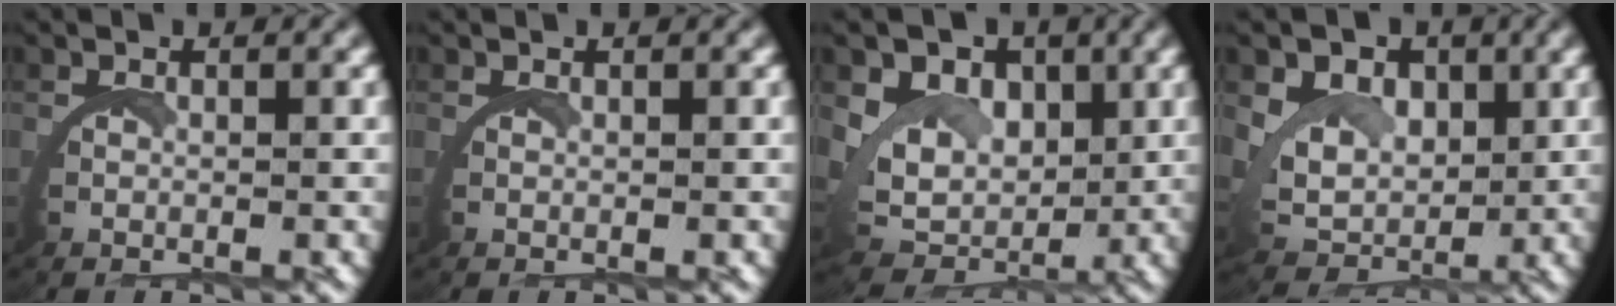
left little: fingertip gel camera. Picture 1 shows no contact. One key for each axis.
{"total": 0.5, "fx": 0.4, "fy": -0.3, "fz": 0.0, "tx": -0.001, "ty": 0.002, "tz": 0.006}
{"total": 8.0, "fx": 1.2, "fy": 6.6, "fz": 4.4, "tx": -0.119, "ty": -0.036, "tz": 0.030}
{"total": 7.3, "fx": 1.5, "fy": 6.0, "fz": 4.0, "tx": -0.111, "ty": -0.032, "tz": 0.033}